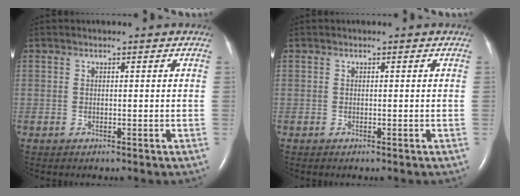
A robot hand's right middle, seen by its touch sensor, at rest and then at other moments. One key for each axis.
{"total": 0.0}